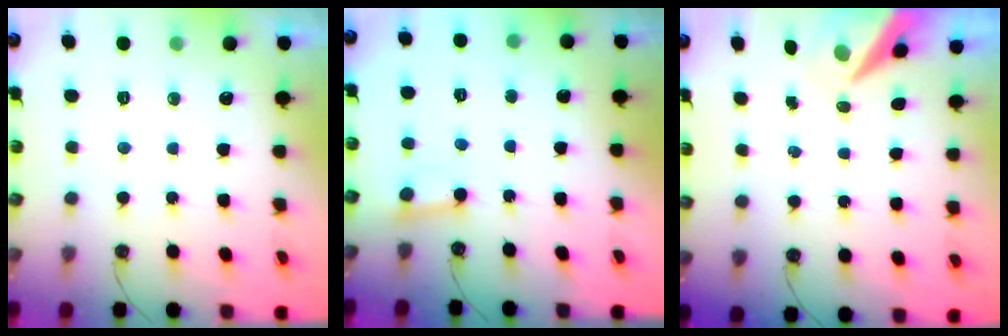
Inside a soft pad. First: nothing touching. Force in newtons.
{"total": 2.5, "press": 2.5, "slide": 0.4}
{"total": 8.3, "press": 8.2, "slide": 1.0}